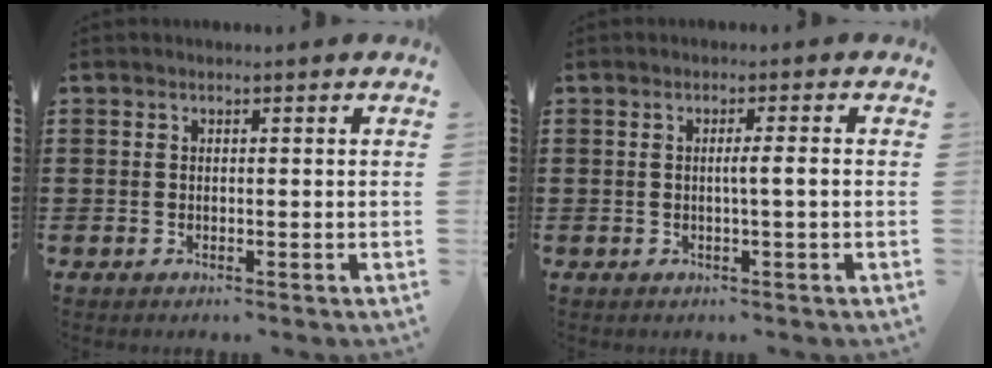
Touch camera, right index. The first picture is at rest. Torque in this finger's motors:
{"motor_torque": [0.52, -0.51, 0.09, 0.06]}